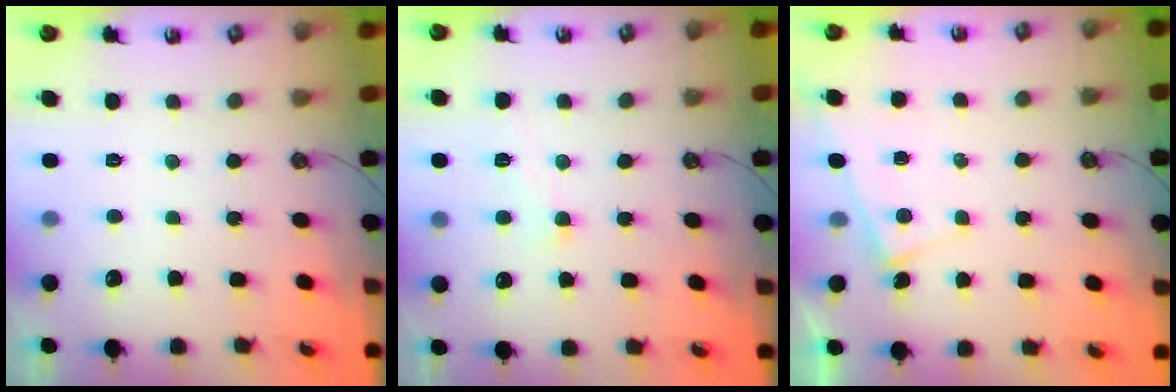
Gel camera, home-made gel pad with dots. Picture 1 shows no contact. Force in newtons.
{"total": 2.1, "press": 2.0, "slide": 0.4}
{"total": 2.9, "press": 2.9, "slide": 0.3}